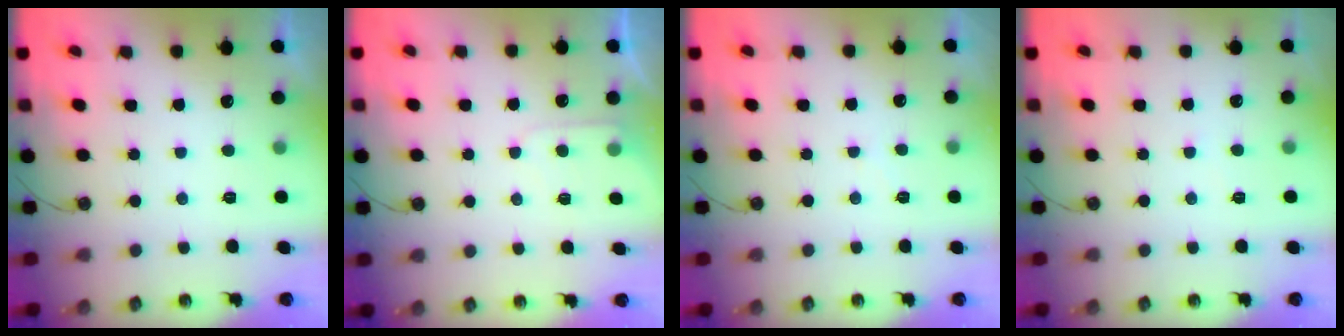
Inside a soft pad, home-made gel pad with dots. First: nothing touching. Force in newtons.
{"total": 5.1, "press": 5.1, "slide": 0.6}
{"total": 3.3, "press": 3.3, "slide": 0.6}
{"total": 4.6, "press": 4.5, "slide": 0.5}